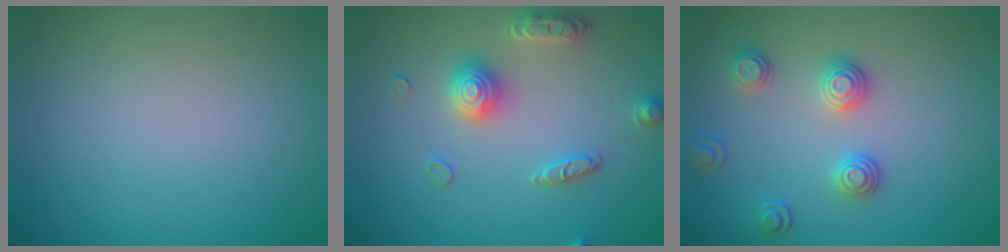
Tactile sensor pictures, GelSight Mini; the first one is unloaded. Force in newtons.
{"total": 3.4, "press": 3.4, "slide": 0.6}
{"total": 2.7, "press": 2.6, "slide": 0.9}